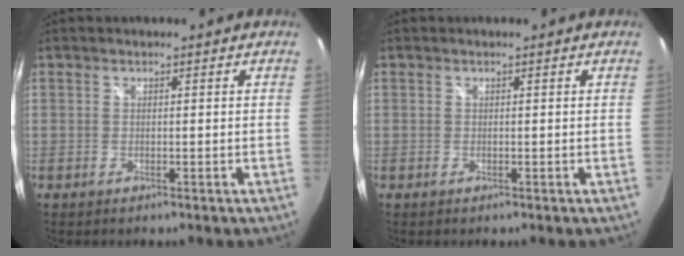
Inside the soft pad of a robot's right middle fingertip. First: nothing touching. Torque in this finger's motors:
{"motor_torque": [-0.03, -0.10, -0.01, 0.00]}